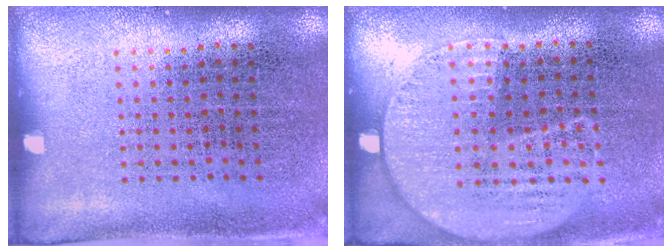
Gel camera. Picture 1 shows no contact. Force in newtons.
{"total": 1.2, "press": 1.0, "slide": 0.6}